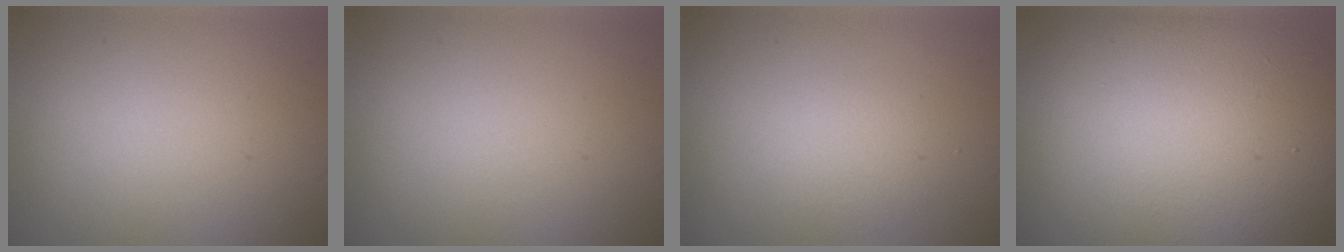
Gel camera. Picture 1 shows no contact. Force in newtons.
{"total": 0.0}
{"total": 1.6, "press": 1.6, "slide": 0.1}
{"total": 18.0, "press": 18.0, "slide": 0.8}